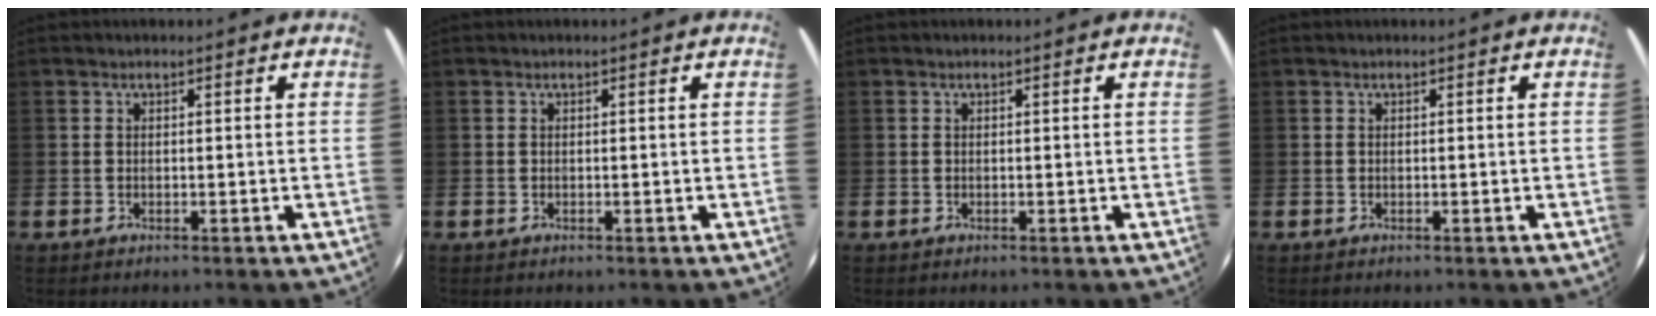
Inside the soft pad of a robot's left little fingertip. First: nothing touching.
{"total": 0.0}
{"total": 0.0}
{"total": 0.0}